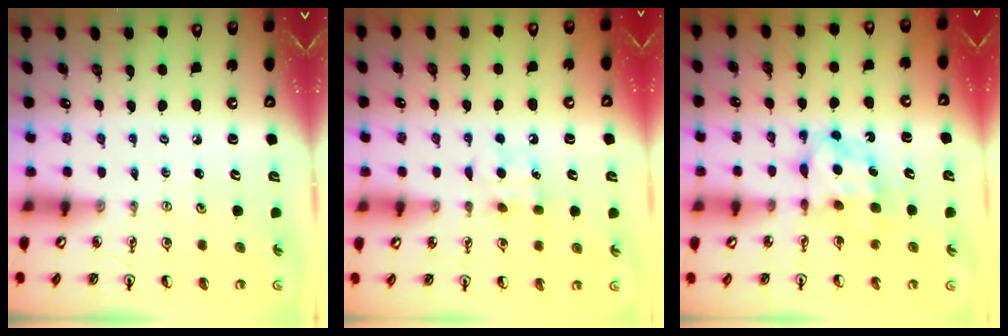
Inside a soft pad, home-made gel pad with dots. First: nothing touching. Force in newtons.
{"total": 6.4, "press": 6.3, "slide": 0.6}
{"total": 7.0, "press": 7.0, "slide": 0.5}